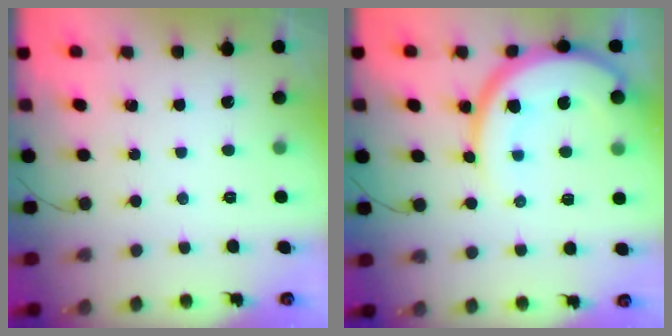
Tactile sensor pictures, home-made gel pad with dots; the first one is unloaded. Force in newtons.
{"total": 13.8, "press": 13.8, "slide": 1.2}